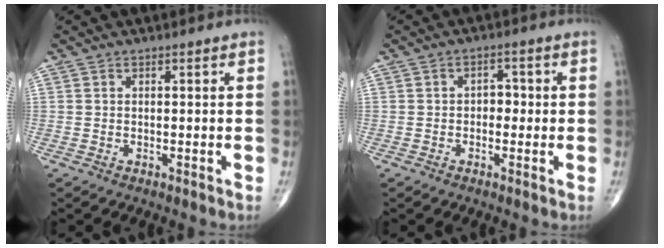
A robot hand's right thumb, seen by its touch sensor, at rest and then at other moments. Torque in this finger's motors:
{"motor_torque": [-0.24, 0.17, -0.05, 0.07, 0.06]}